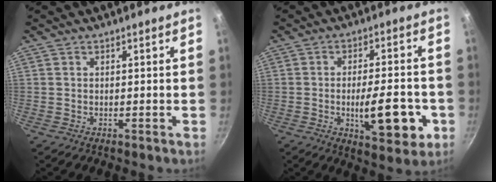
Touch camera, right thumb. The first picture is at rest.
{"total": 13.2, "force": [-3.5, 5.1, 11.6], "torque": [-0.144, 0.009, -0.044]}